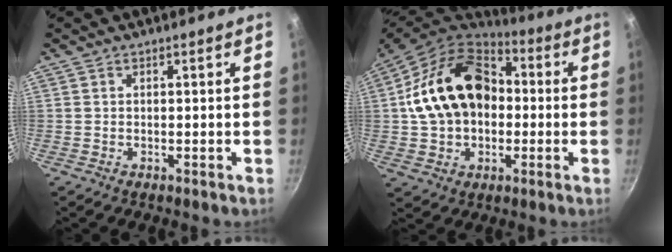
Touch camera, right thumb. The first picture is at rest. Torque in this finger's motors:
{"motor_torque": [2.50, 2.51, 0.99, -0.55, 0.50]}